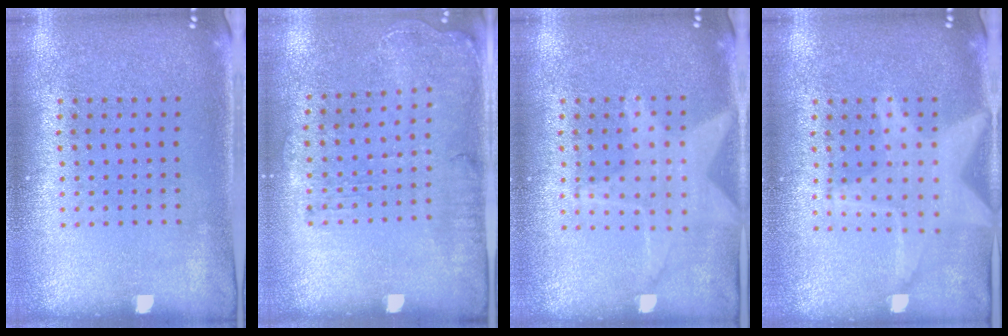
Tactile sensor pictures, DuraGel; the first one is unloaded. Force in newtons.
{"total": 1.3, "press": 1.2, "slide": 0.6}
{"total": 1.4, "press": 1.3, "slide": 0.3}
{"total": 3.1, "press": 3.1, "slide": 0.3}